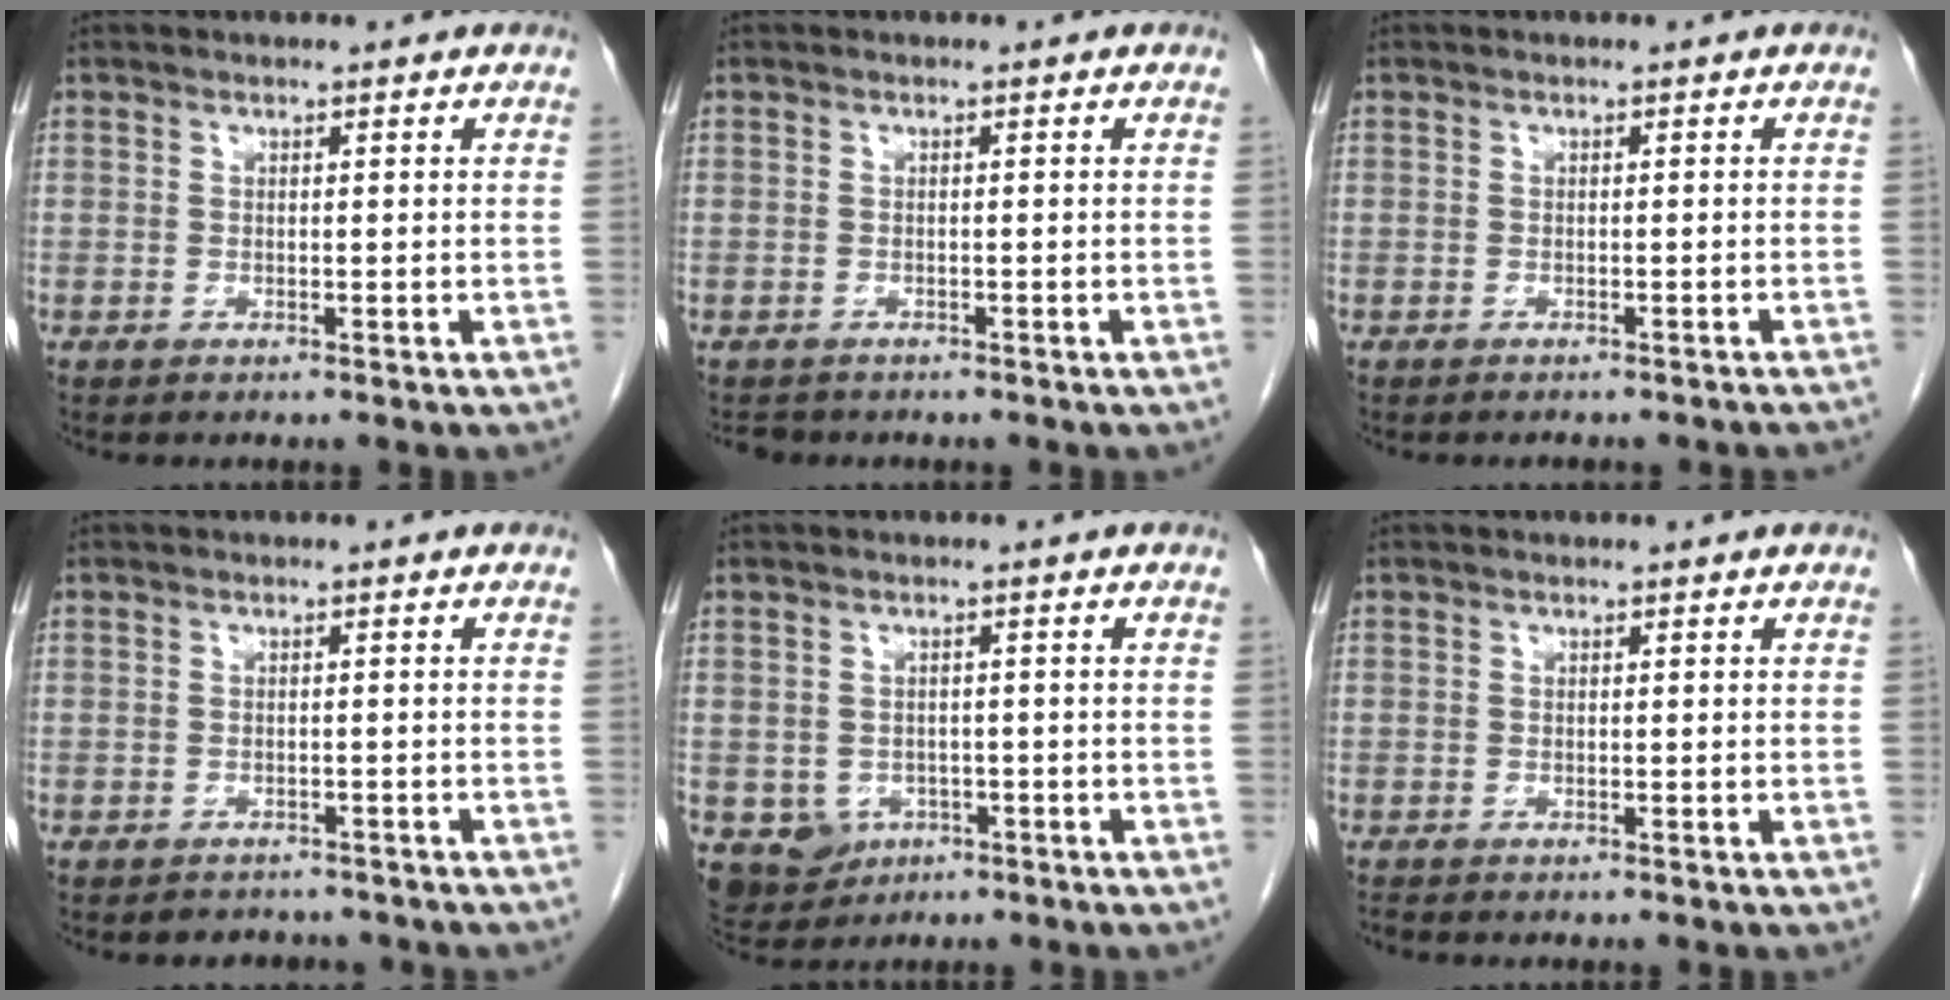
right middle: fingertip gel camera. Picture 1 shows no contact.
{"total": 2.0, "force": [-1.8, 1.0, 0.1], "torque": [-0.006, -0.002, -0.025]}
{"total": 4.8, "force": [-4.4, 0.9, 1.8], "torque": [-0.027, -0.007, -0.047]}
{"total": 3.9, "force": [-3.5, 1.6, 0.3], "torque": [-0.003, 0.002, -0.043]}
{"total": 5.5, "force": [-2.2, 4.8, 1.5], "torque": [-0.030, 0.001, -0.023]}
{"total": 0.5, "force": [-0.5, -0.2, 0.0], "torque": [-0.011, -0.006, -0.012]}